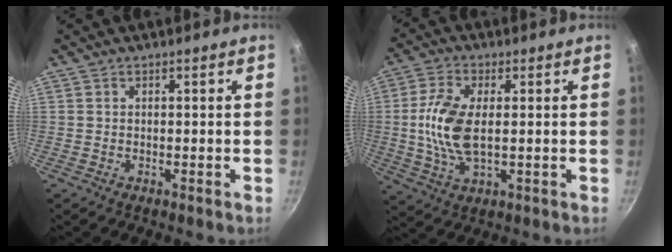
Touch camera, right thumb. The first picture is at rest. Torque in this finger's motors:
{"motor_torque": [0.16, 0.17, 1.22, 0.24, 0.24]}